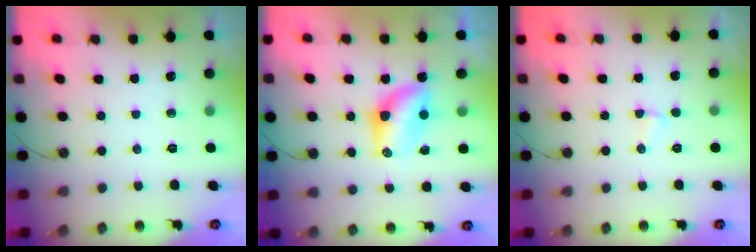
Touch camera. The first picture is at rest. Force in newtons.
{"total": 9.0, "press": 8.1, "slide": 4.0}
{"total": 2.5, "press": 2.5, "slide": 0.7}